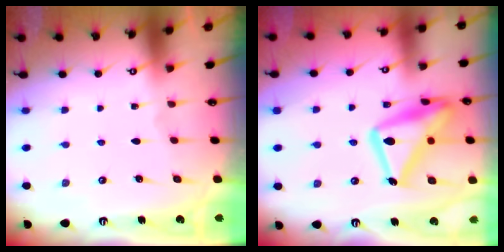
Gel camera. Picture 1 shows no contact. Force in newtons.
{"total": 20.3, "press": 20.3, "slide": 1.4}